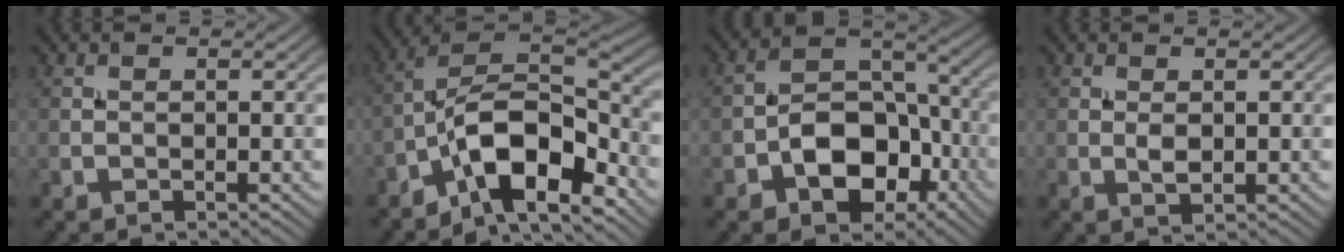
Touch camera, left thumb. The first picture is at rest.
{"total": 11.7, "force": [-6.6, 4.7, 8.5], "torque": [-0.140, 0.006, -0.142]}
{"total": 10.1, "force": [-4.2, 6.8, 6.2], "torque": [-0.099, -0.005, -0.080]}
{"total": 1.6, "force": [0.2, 0.8, 1.4], "torque": [-0.029, -0.002, 0.005]}